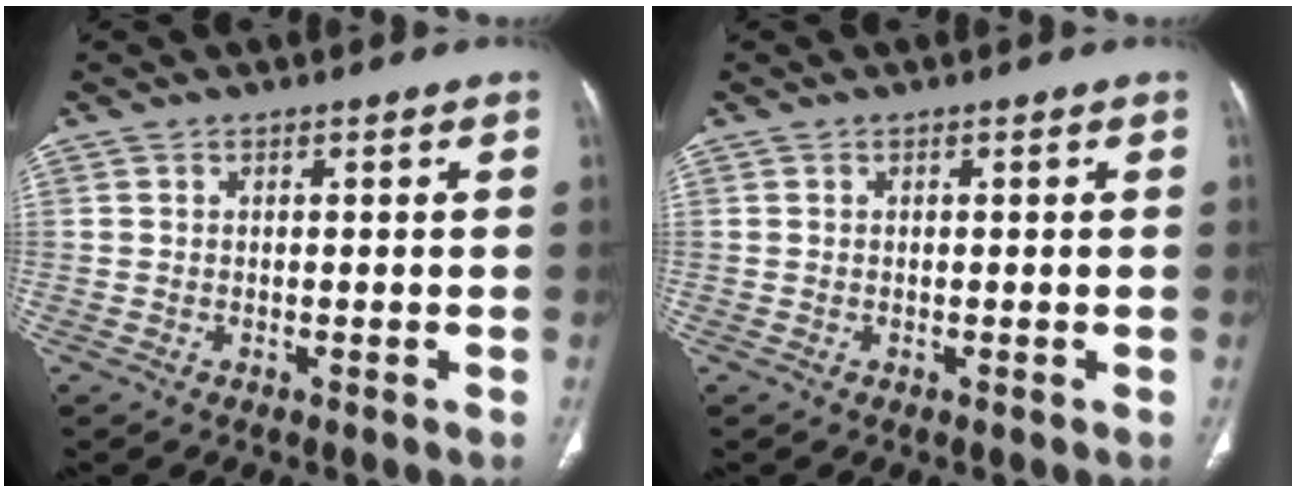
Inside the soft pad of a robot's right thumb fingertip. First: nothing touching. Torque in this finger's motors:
{"motor_torque": [-0.01, 0.00, -0.02, 0.00, 0.00]}